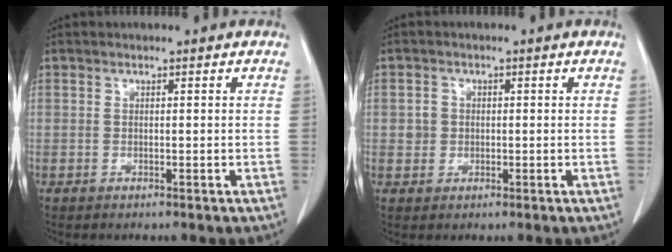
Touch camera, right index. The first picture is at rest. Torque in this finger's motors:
{"motor_torque": [0.23, -0.05, 0.05, 0.00]}